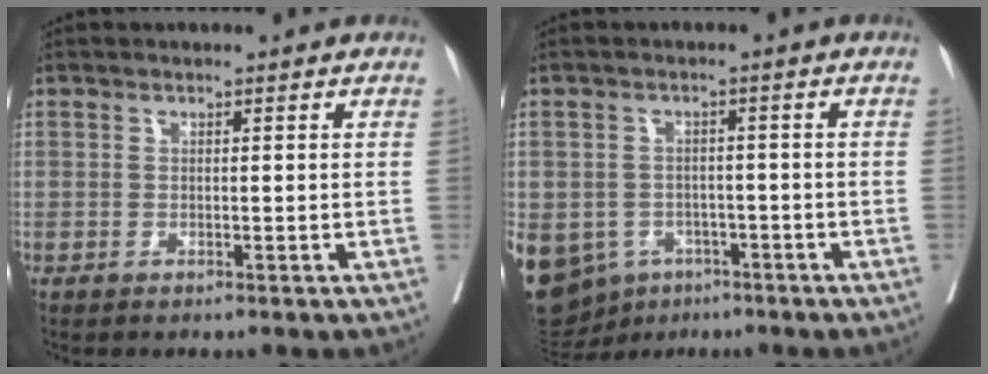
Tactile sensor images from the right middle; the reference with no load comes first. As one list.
[{"total": 19.1, "force": [-8.5, 15.3, 7.7], "torque": [-0.242, -0.002, -0.112]}]